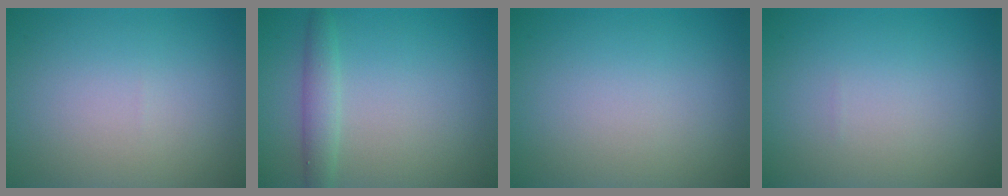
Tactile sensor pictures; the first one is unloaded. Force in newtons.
{"total": 2.1, "press": 2.1, "slide": 0.1}
{"total": 0.0}
{"total": 0.0}